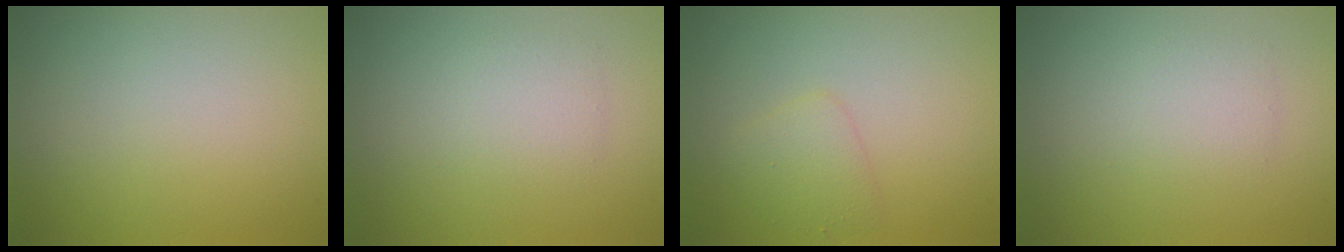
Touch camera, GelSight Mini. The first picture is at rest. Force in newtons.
{"total": 1.9, "press": 1.9, "slide": 0.1}
{"total": 1.7, "press": 1.7, "slide": 0.2}
{"total": 1.9, "press": 1.9, "slide": 0.1}